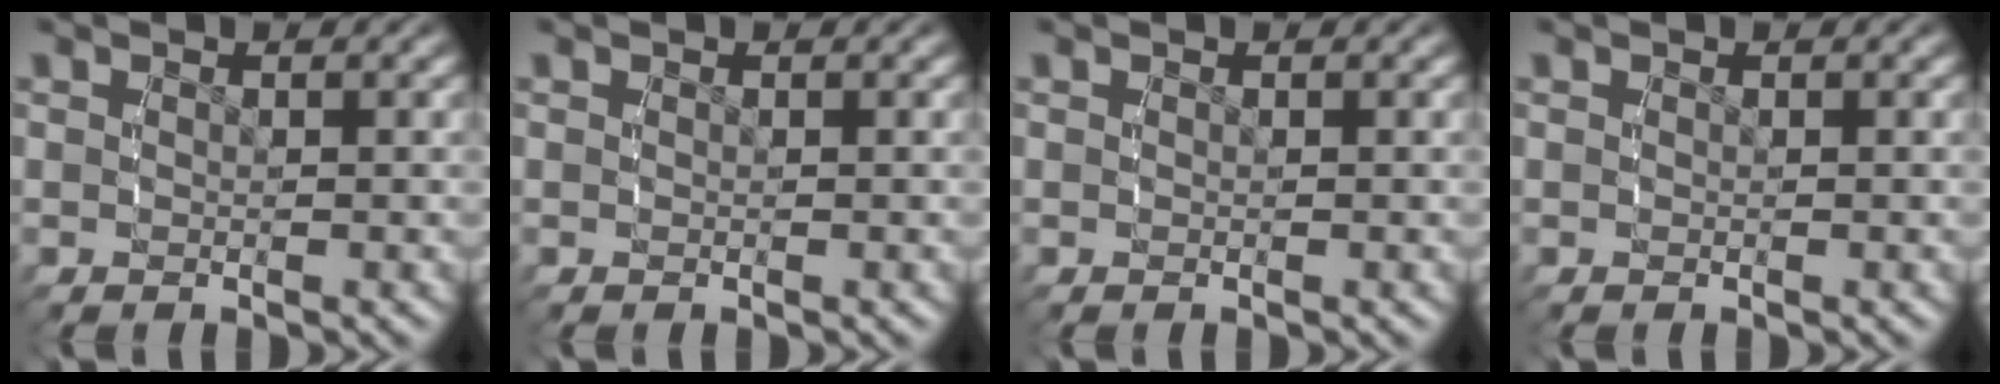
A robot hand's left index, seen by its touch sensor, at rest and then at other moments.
{"total": 0.0}
{"total": 0.0}
{"total": 0.0}